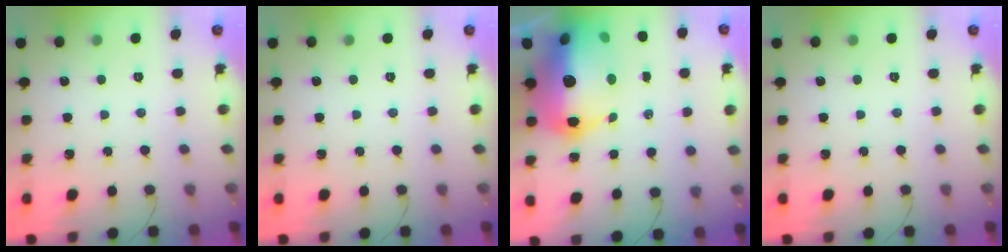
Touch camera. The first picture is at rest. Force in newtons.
{"total": 0.0}
{"total": 25.4, "press": 23.2, "slide": 10.3}
{"total": 0.0}